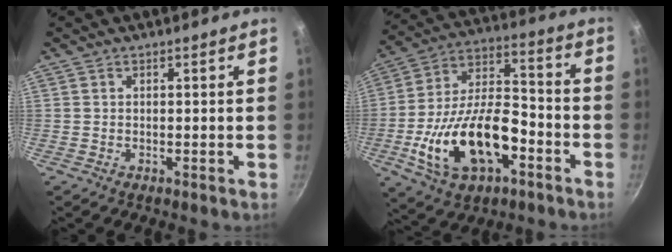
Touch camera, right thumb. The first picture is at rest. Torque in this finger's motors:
{"motor_torque": [0.10, 0.76, 1.39, -1.38, 0.26]}